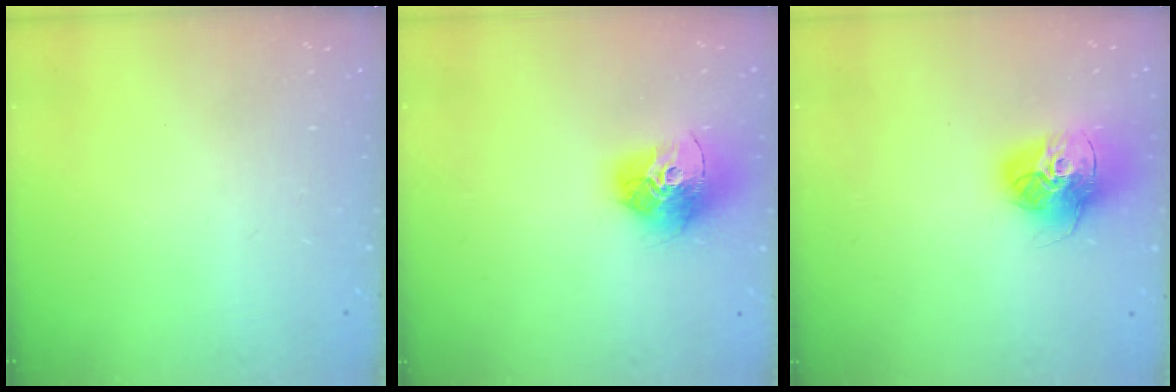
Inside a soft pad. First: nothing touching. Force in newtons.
{"total": 15.6, "press": 15.5, "slide": 1.5}
{"total": 15.4, "press": 15.3, "slide": 1.5}